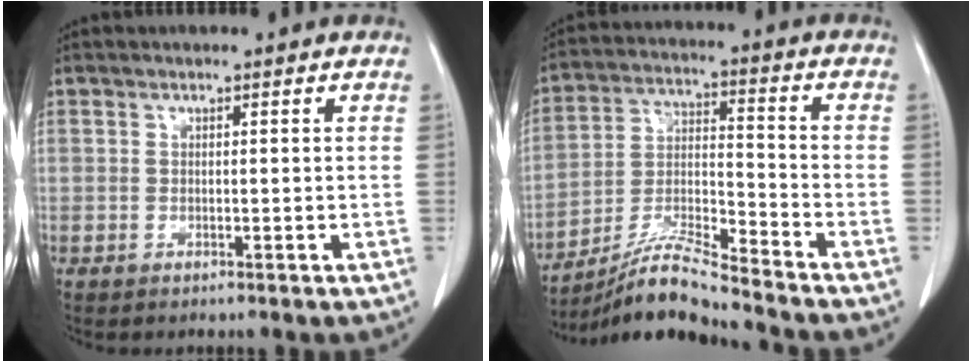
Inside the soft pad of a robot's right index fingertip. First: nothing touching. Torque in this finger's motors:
{"motor_torque": [0.30, -0.39, 0.08, 0.07]}